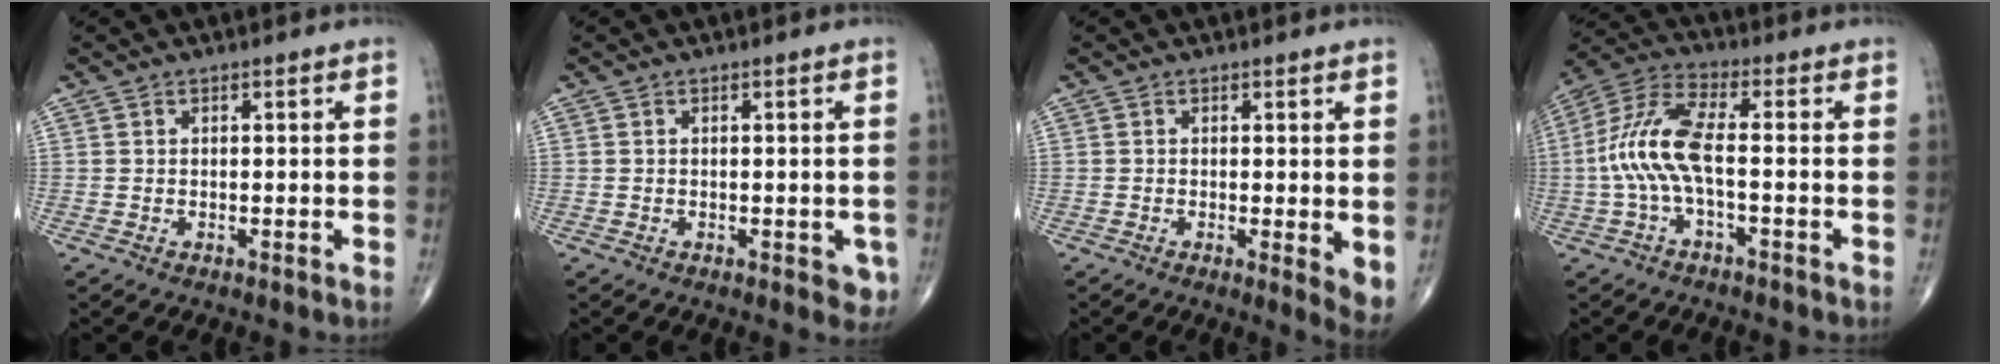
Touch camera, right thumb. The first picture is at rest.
{"total": 2.8, "force": [-0.9, 1.4, 2.2], "torque": [-0.004, 0.000, -0.009]}
{"total": 3.8, "force": [-0.1, 0.9, 3.7], "torque": [-0.053, -0.012, -0.005]}
{"total": 10.9, "force": [-1.3, 3.6, 10.2], "torque": [-0.240, 0.038, -0.030]}